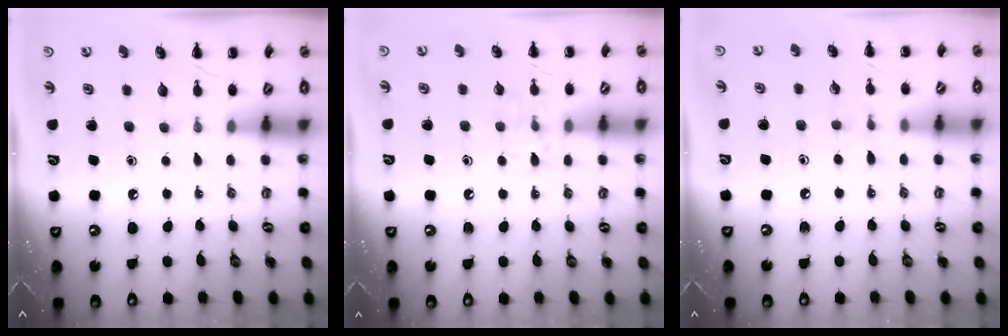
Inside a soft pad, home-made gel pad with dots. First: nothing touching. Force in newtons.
{"total": 7.6, "press": 7.5, "slide": 1.0}
{"total": 6.1, "press": 5.7, "slide": 2.2}